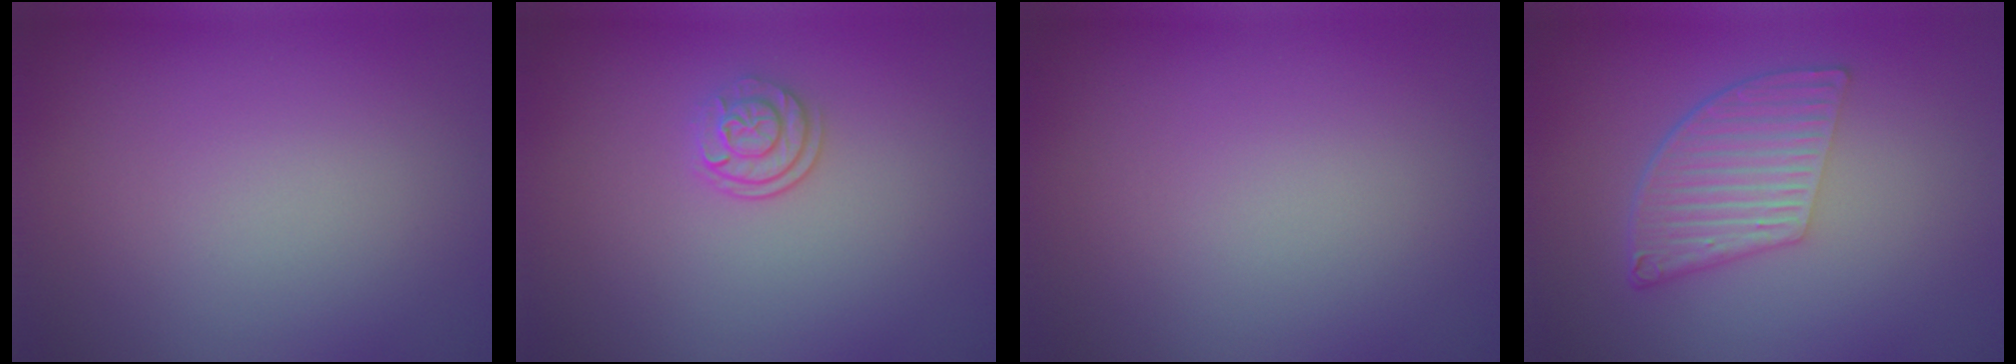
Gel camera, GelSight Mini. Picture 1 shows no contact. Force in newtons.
{"total": 2.2, "press": 1.7, "slide": 1.4}
{"total": 0.0}
{"total": 5.7, "press": 4.0, "slide": 4.0}